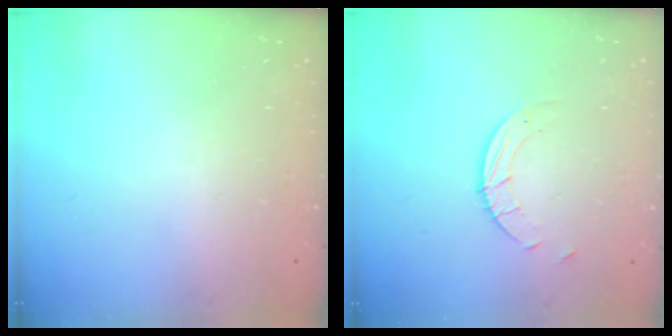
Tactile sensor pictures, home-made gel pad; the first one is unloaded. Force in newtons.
{"total": 2.5, "press": 2.5, "slide": 0.2}